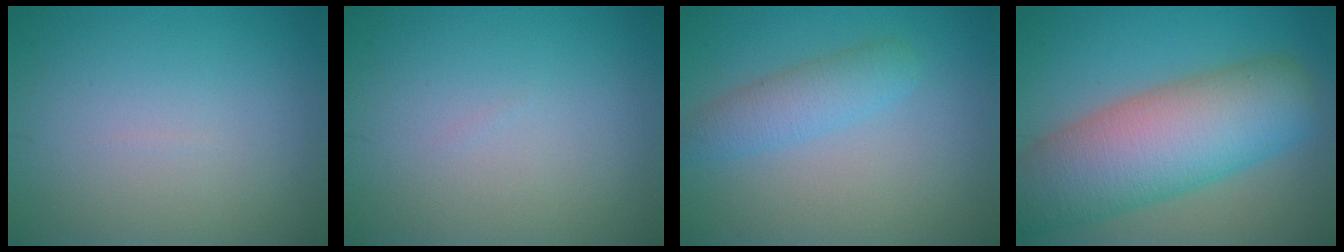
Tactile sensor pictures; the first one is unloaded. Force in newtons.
{"total": 0.0}
{"total": 3.0, "press": 3.0, "slide": 0.1}
{"total": 11.3, "press": 11.3, "slide": 0.6}